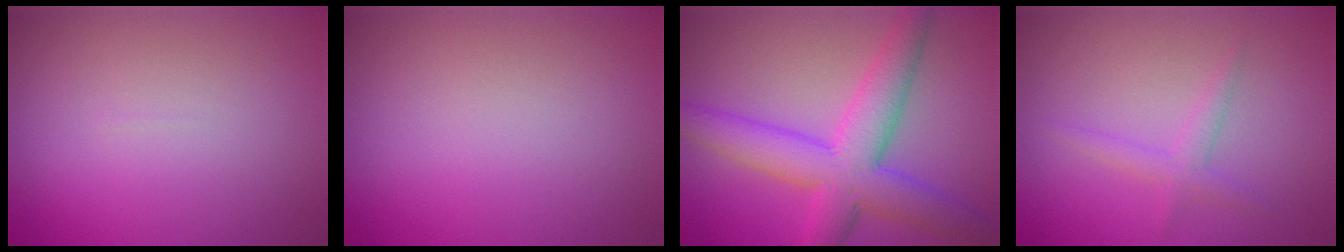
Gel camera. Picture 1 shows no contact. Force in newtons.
{"total": 0.0}
{"total": 7.6, "press": 7.6, "slide": 0.1}
{"total": 1.7, "press": 1.7, "slide": 0.0}